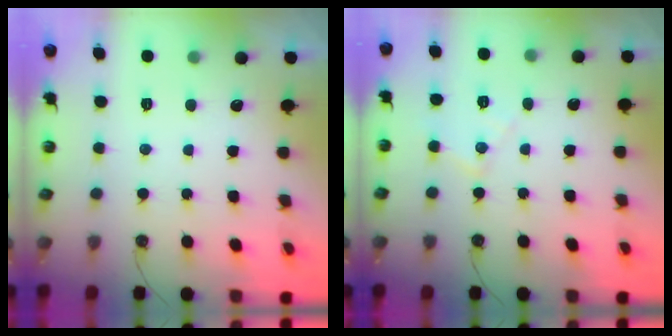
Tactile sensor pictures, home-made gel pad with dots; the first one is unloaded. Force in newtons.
{"total": 7.4, "press": 7.4, "slide": 0.6}